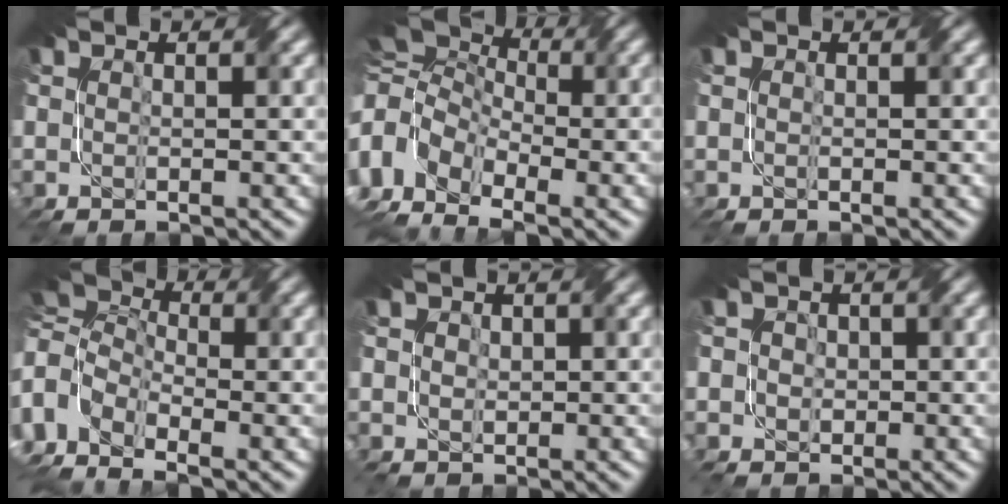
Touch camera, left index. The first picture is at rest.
{"total": 14.0, "force": [-3.7, 10.2, 8.9], "torque": [-0.195, -0.008, -0.048]}
{"total": 1.2, "force": [-0.8, -0.4, -0.8], "torque": [0.011, -0.001, -0.003]}
{"total": 6.9, "force": [-2.3, 4.8, 4.4], "torque": [-0.109, 0.000, -0.037]}
{"total": 1.1, "force": [-0.4, 0.8, -0.7], "torque": [0.007, -0.001, 0.017]}
{"total": 2.0, "force": [-0.4, 2.0, -0.3], "torque": [0.008, 0.005, 0.006]}